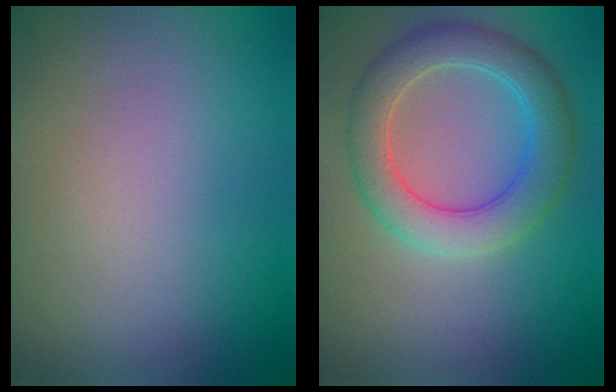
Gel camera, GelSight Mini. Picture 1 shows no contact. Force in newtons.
{"total": 5.4, "press": 5.3, "slide": 0.3}